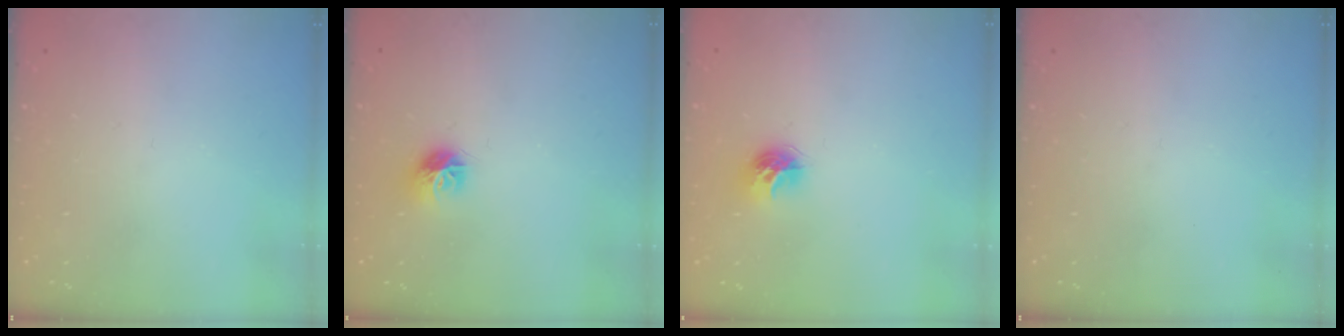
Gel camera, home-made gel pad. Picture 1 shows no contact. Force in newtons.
{"total": 8.1, "press": 8.1, "slide": 0.2}
{"total": 8.6, "press": 8.6, "slide": 0.0}
{"total": 0.0}